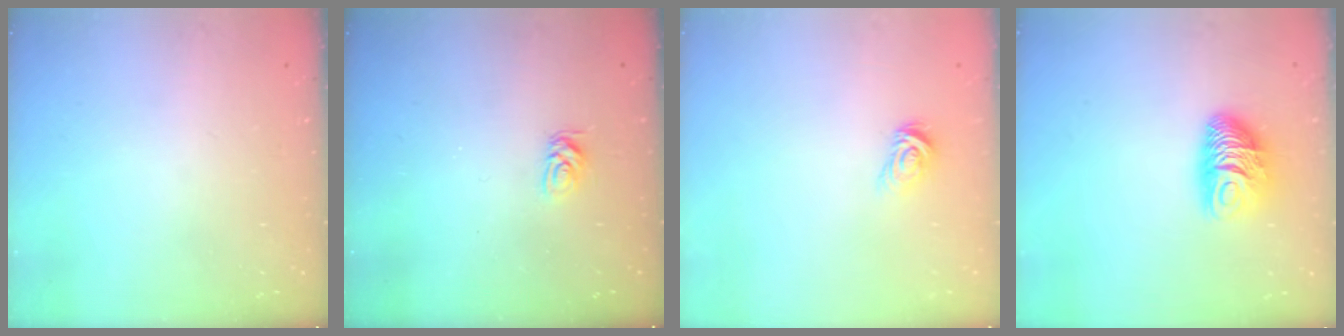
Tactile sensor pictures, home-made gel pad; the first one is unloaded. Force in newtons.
{"total": 3.4, "press": 3.4, "slide": 0.5}
{"total": 3.6, "press": 3.6, "slide": 0.5}
{"total": 9.0, "press": 9.0, "slide": 0.6}